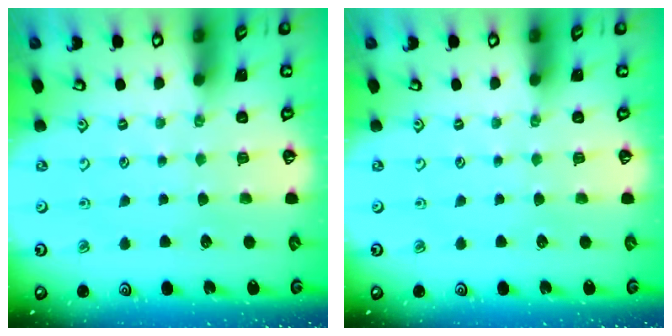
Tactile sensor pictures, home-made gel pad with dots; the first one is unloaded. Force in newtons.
{"total": 0.0}